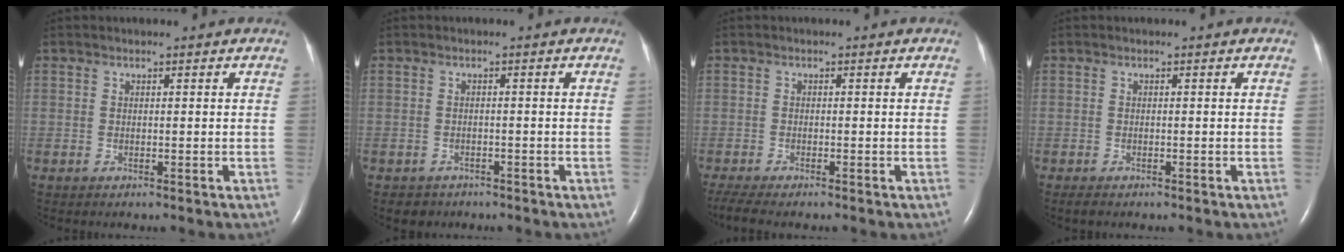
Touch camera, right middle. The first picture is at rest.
{"total": 2.1, "force": [-1.5, 1.5, -0.2], "torque": [-0.006, 0.006, -0.019]}
{"total": 4.8, "force": [-3.9, 0.8, 2.6], "torque": [-0.051, -0.012, -0.064]}
{"total": 1.1, "force": [-0.9, 0.4, 0.6], "torque": [-0.015, -0.003, -0.010]}